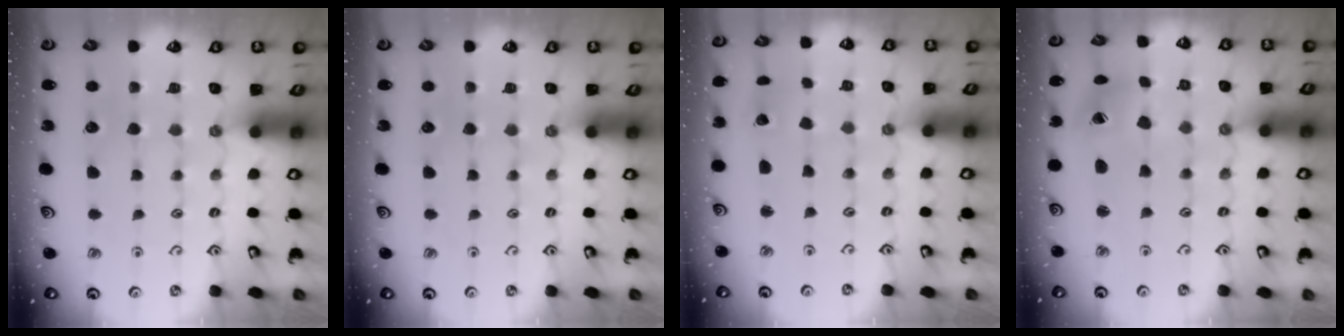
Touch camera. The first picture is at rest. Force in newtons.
{"total": 0.0}
{"total": 2.1, "press": 2.1, "slide": 0.1}
{"total": 6.1, "press": 6.0, "slide": 0.6}